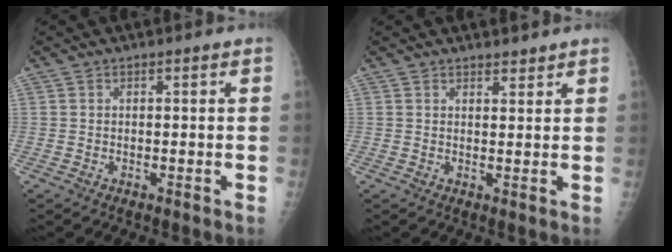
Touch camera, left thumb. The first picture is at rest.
{"total": 2.0, "force": [1.8, 0.7, 0.5], "torque": [0.002, -0.014, 0.026]}